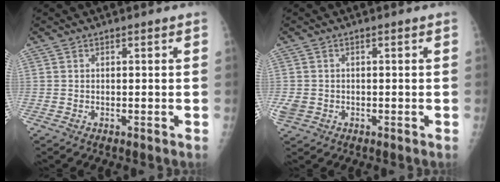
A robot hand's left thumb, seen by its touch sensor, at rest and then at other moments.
{"total": 3.0, "force": [-0.6, 2.6, 1.5], "torque": [-0.034, -0.001, -0.005]}